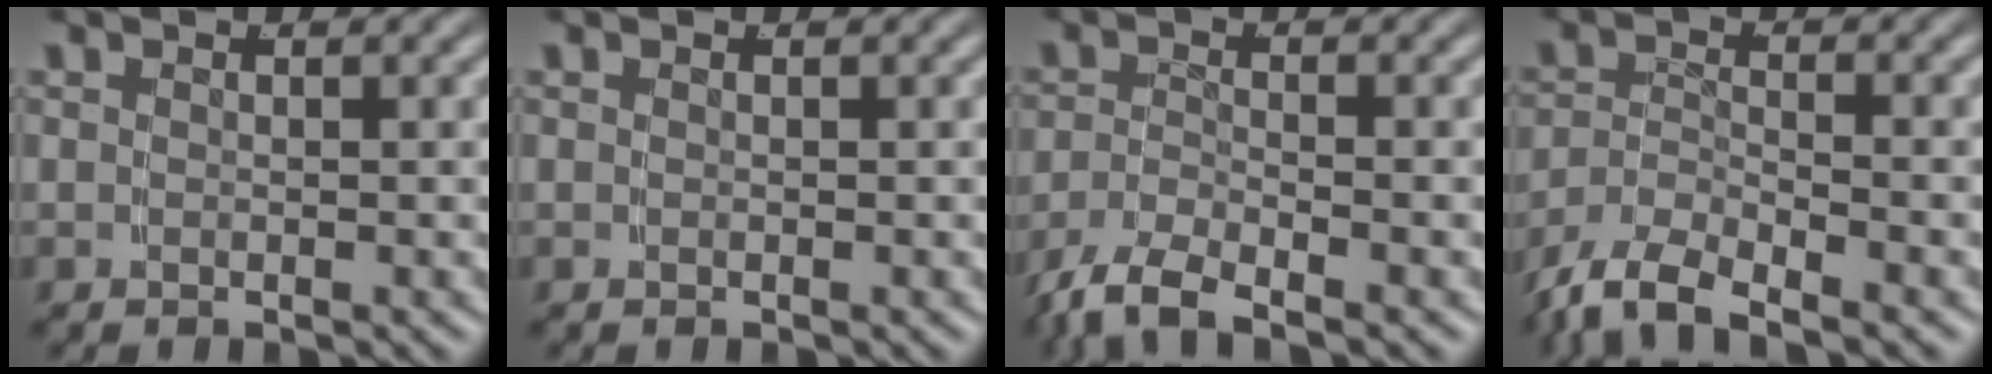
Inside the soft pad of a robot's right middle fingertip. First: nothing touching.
{"total": 0.0}
{"total": 4.8, "force": [-3.8, 1.4, 2.6], "torque": [-0.053, -0.014, -0.054]}
{"total": 7.1, "force": [-5.2, 3.7, 3.1], "torque": [-0.072, -0.022, -0.080]}